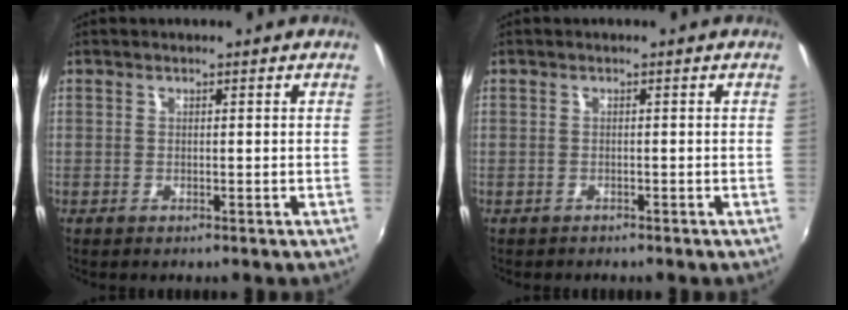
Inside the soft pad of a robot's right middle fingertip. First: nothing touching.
{"total": 0.8, "force": [-0.6, 0.4, -0.1], "torque": [-0.002, 0.000, -0.012]}